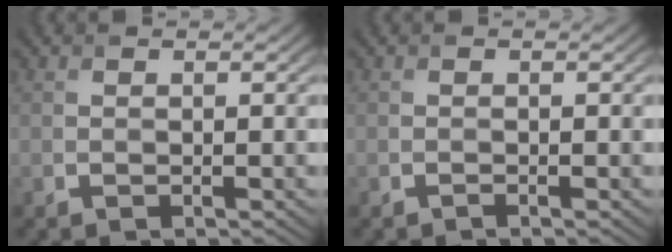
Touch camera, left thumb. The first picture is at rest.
{"total": 0.0}